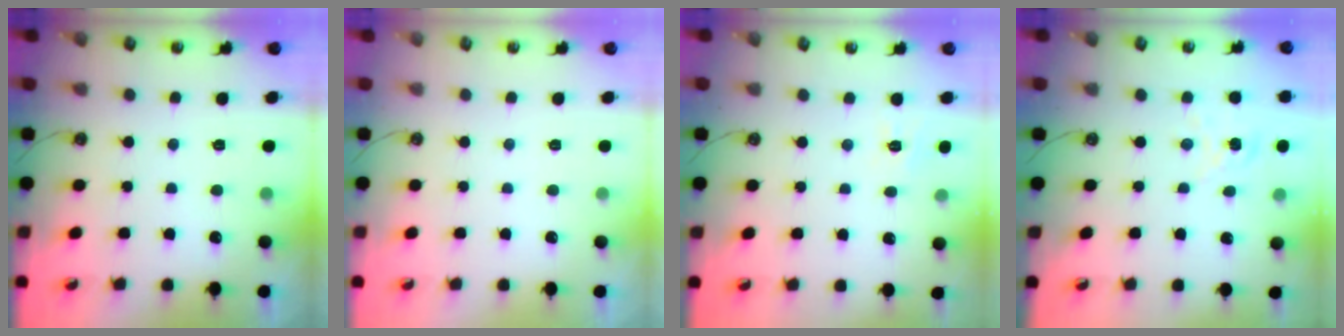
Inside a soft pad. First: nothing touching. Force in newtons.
{"total": 0.0}
{"total": 4.3, "press": 4.2, "slide": 0.6}
{"total": 1.2, "press": 1.1, "slide": 0.2}